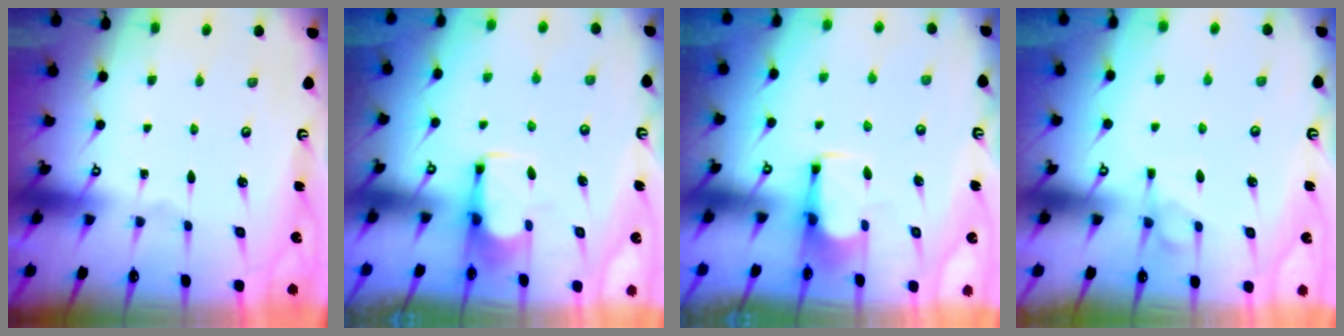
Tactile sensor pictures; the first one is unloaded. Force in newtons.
{"total": 2.5, "press": 2.4, "slide": 0.9}
{"total": 2.7, "press": 2.6, "slide": 0.9}
{"total": 1.3, "press": 0.4, "slide": 1.2}